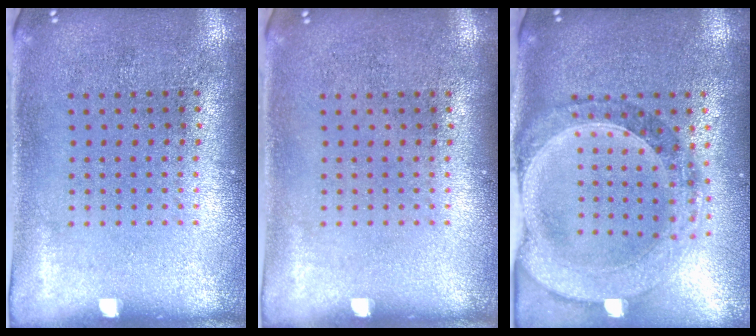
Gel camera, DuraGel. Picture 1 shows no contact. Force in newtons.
{"total": 0.0}
{"total": 1.5, "press": 1.5, "slide": 0.3}